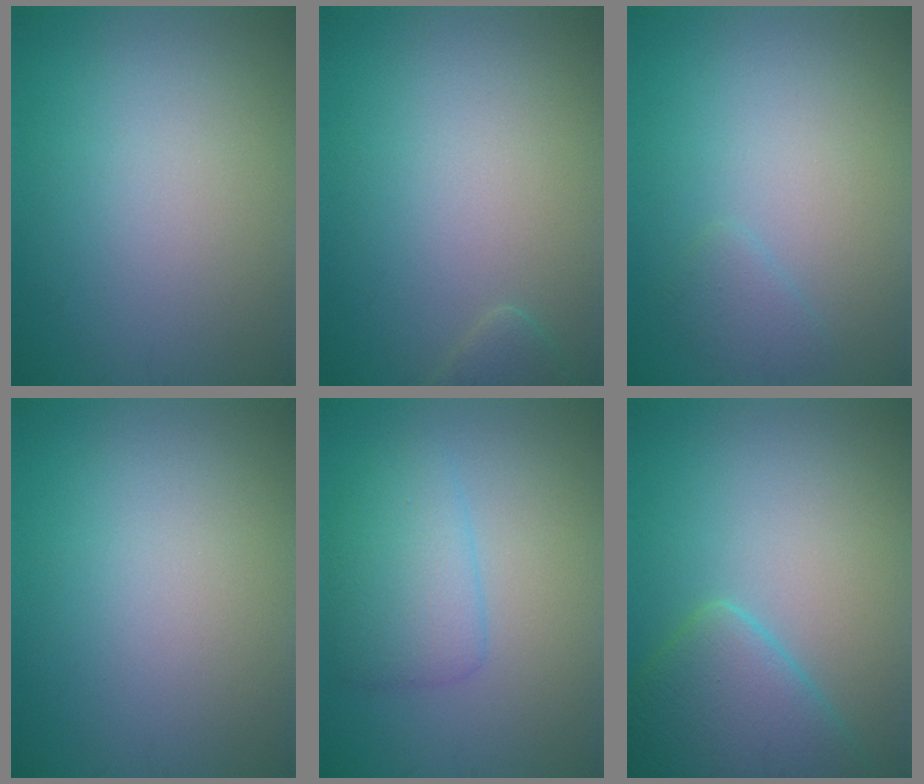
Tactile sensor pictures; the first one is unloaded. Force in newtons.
{"total": 1.4, "press": 1.4, "slide": 0.2}
{"total": 1.3, "press": 1.2, "slide": 0.2}
{"total": 0.0}
{"total": 3.7, "press": 3.7, "slide": 0.2}
{"total": 6.0, "press": 6.0, "slide": 0.3}